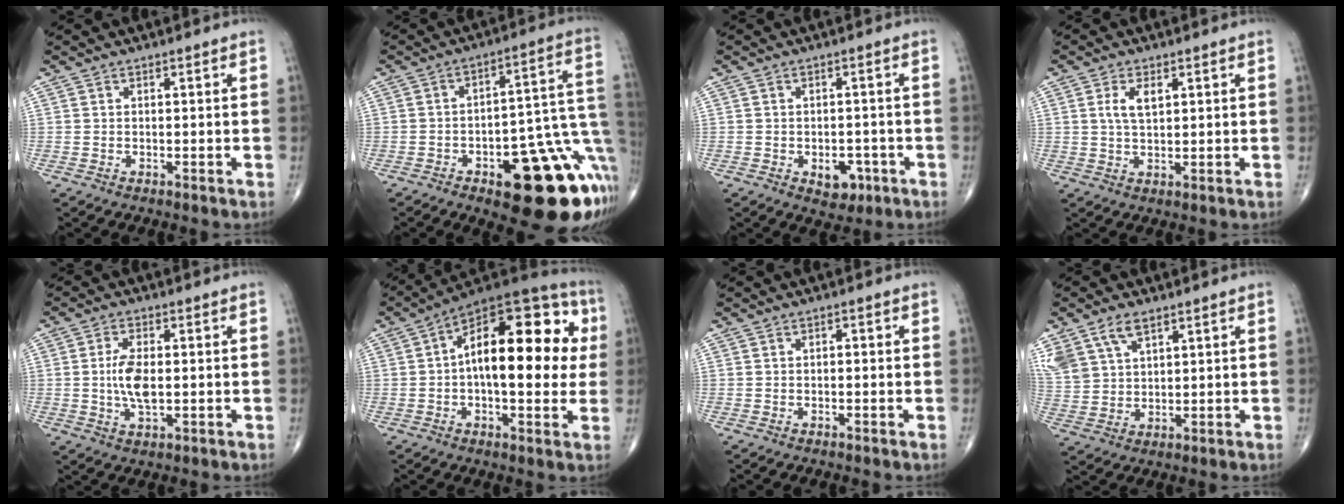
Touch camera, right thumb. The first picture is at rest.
{"total": 22.3, "force": [-8.4, 8.5, 18.8], "torque": [-0.165, 0.057, -0.099]}
{"total": 4.6, "force": [-1.9, 3.0, 2.9], "torque": [-0.017, 0.010, -0.020]}
{"total": 4.0, "force": [1.3, 1.9, 3.3], "torque": [-0.061, -0.002, 0.027]}
{"total": 6.6, "force": [0.0, 3.0, 5.9], "torque": [-0.118, -0.004, -0.002]}
{"total": 23.3, "force": [2.8, 10.7, 20.5], "torque": [-0.283, 0.034, 0.028]}
{"total": 0.9, "force": [0.0, 0.4, 0.8], "torque": [-0.012, 0.003, 0.000]}
{"total": 11.7, "force": [6.7, 7.0, 6.7], "torque": [-0.147, -0.007, 0.139]}